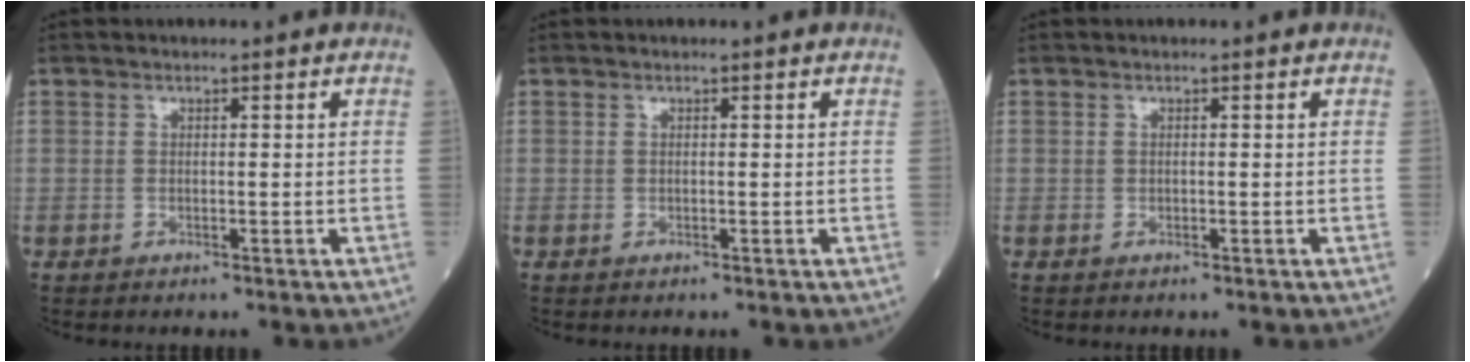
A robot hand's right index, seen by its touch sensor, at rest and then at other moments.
{"total": 0.0}
{"total": 0.0}